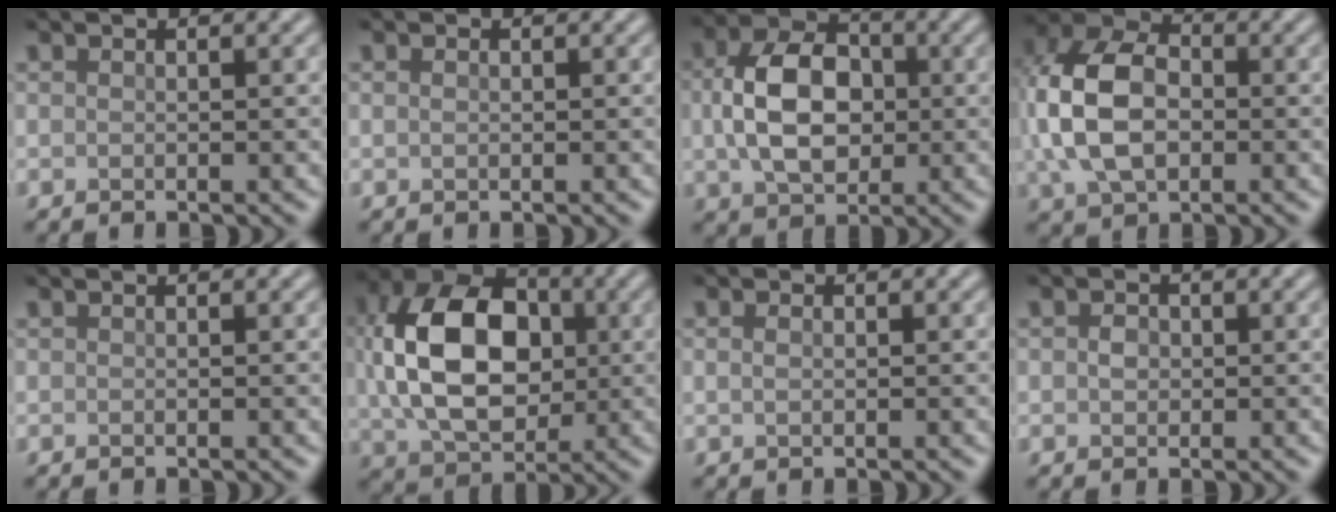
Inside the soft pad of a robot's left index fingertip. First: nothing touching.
{"total": 0.5, "force": [0.1, 0.3, 0.4], "torque": [-0.010, 0.002, 0.003]}
{"total": 8.0, "force": [0.3, 5.5, 5.7], "torque": [-0.117, 0.007, 0.002]}
{"total": 9.6, "force": [0.2, 6.6, 7.0], "torque": [-0.167, 0.010, -0.007]}
{"total": 0.0}
{"total": 12.5, "force": [1.2, 8.6, 9.0], "torque": [-0.186, 0.005, 0.024]}
{"total": 0.8, "force": [0.2, 0.5, 0.6], "torque": [-0.016, 0.002, 0.003]}
{"total": 1.3, "force": [0.1, 1.0, 0.7], "torque": [-0.015, 0.001, -0.002]}